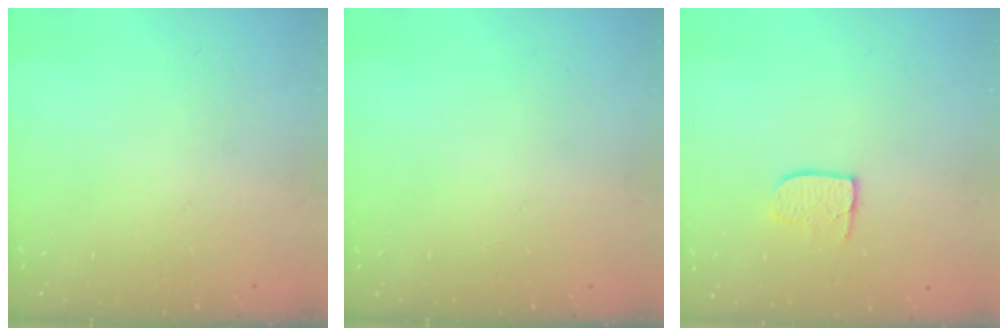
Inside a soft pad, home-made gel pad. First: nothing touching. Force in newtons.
{"total": 0.0}
{"total": 5.9, "press": 5.9, "slide": 0.4}